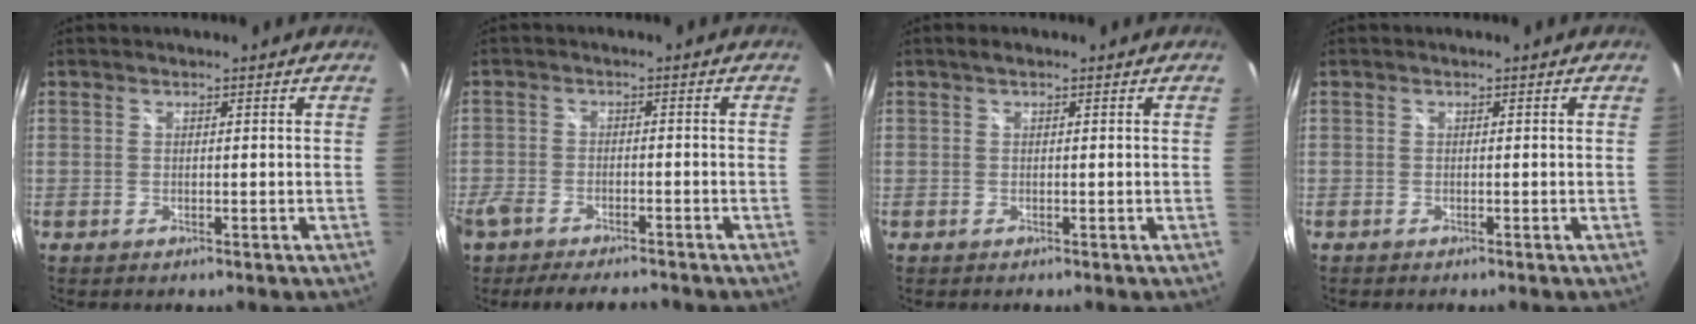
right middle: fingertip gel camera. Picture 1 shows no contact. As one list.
[{"total": 8.8, "force": [-7.3, 3.0, 3.8], "torque": [-0.100, -0.020, -0.122]}, {"total": 1.1, "force": [0.7, 0.4, 0.7], "torque": [-0.014, 0.006, 0.008]}, {"total": 0.0}]